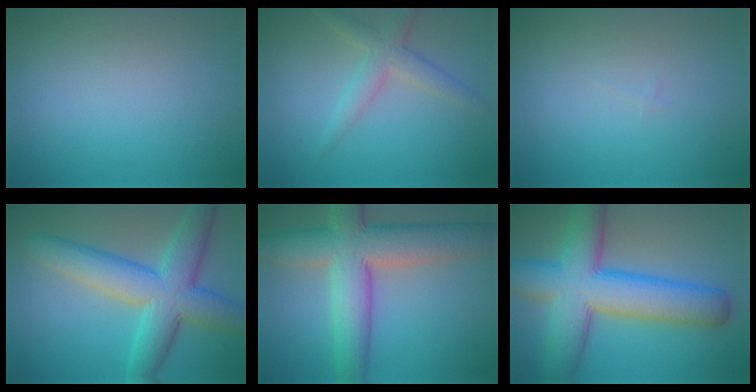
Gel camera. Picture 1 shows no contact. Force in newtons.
{"total": 3.0, "press": 3.0, "slide": 0.3}
{"total": 0.0}
{"total": 8.6, "press": 8.6, "slide": 0.3}
{"total": 10.3, "press": 10.3, "slide": 0.6}
{"total": 12.1, "press": 12.1, "slide": 0.5}